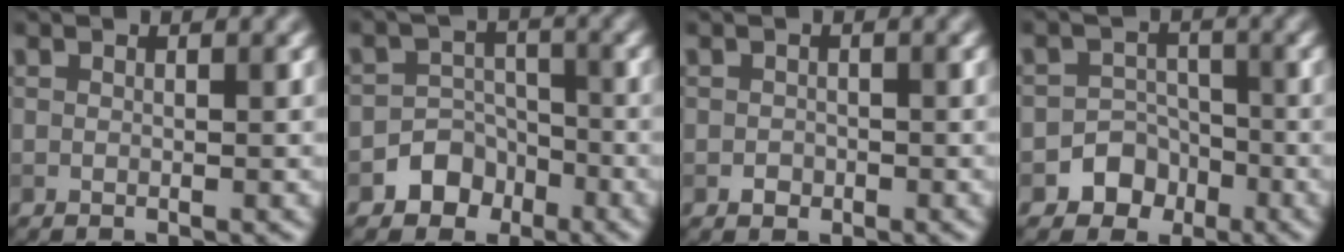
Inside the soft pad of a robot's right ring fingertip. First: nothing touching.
{"total": 3.9, "force": [-2.3, 3.1, 0.7], "torque": [0.024, 0.009, -0.050]}
{"total": 0.9, "force": [-0.4, 0.8, 0.2], "torque": [0.002, -0.003, -0.009]}
{"total": 4.1, "force": [-2.2, 3.4, 0.6], "torque": [0.030, 0.006, -0.051]}